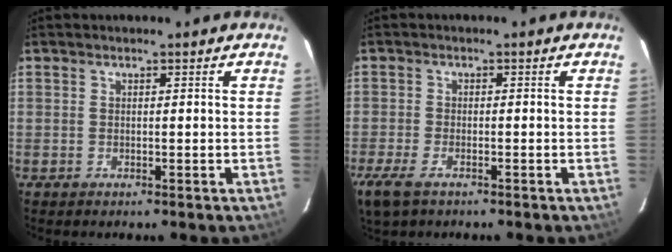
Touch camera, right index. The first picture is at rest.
{"total": 6.4, "force": [-4.3, 2.5, 4.0], "torque": [-0.104, -0.020, -0.083]}